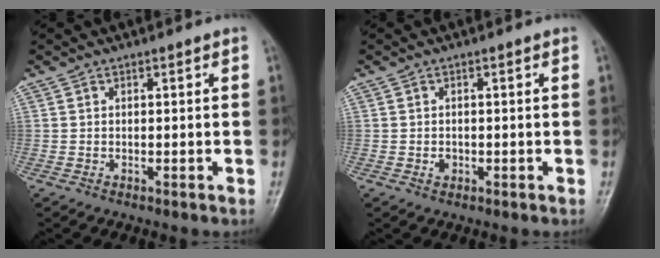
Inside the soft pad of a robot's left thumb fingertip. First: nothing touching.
{"total": 1.2, "force": [-0.3, 1.0, 0.6], "torque": [-0.005, 0.002, -0.003]}